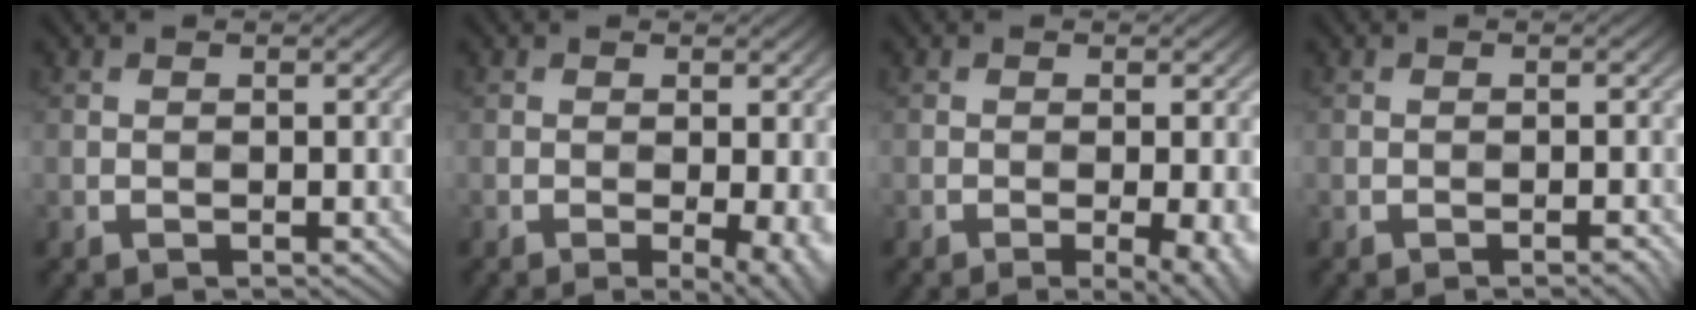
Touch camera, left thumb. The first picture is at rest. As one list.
[{"total": 3.4, "force": [-0.7, 0.8, 3.3], "torque": [-0.050, -0.008, -0.010]}, {"total": 3.9, "force": [-1.2, 0.8, 3.6], "torque": [-0.054, -0.004, -0.014]}, {"total": 1.0, "force": [-0.6, 0.1, 0.8], "torque": [-0.011, 0.002, -0.010]}]